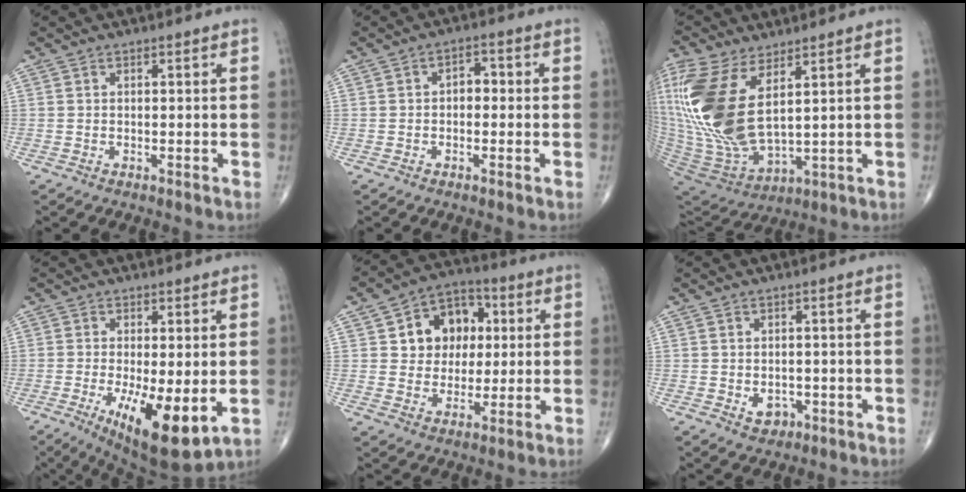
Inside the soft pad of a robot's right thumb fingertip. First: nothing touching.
{"total": 3.1, "force": [-0.1, 2.1, 2.3], "torque": [-0.021, 0.014, -0.010]}
{"total": 20.8, "force": [6.4, 9.7, 17.3], "torque": [-0.396, -0.034, 0.136]}
{"total": 12.9, "force": [-3.2, 4.3, 11.7], "torque": [-0.189, -0.026, -0.038]}
{"total": 12.2, "force": [2.7, 9.8, 6.8], "torque": [-0.051, 0.009, 0.040]}
{"total": 3.1, "force": [-1.0, 2.4, 1.7], "torque": [-0.010, 0.003, -0.007]}